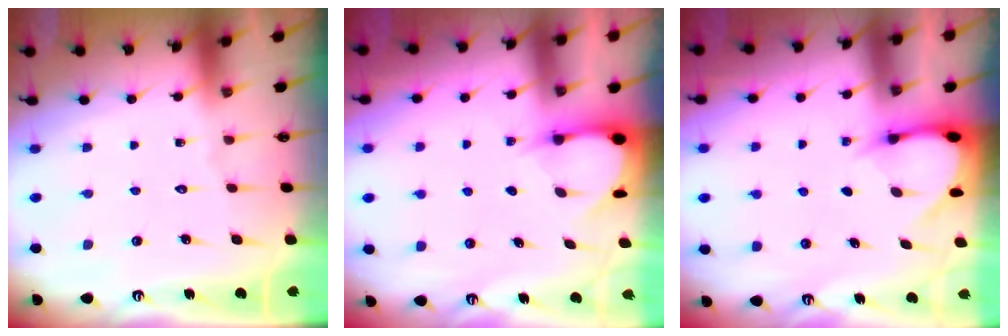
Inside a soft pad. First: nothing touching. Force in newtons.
{"total": 3.5, "press": 3.5, "slide": 0.3}
{"total": 3.7, "press": 3.6, "slide": 0.2}